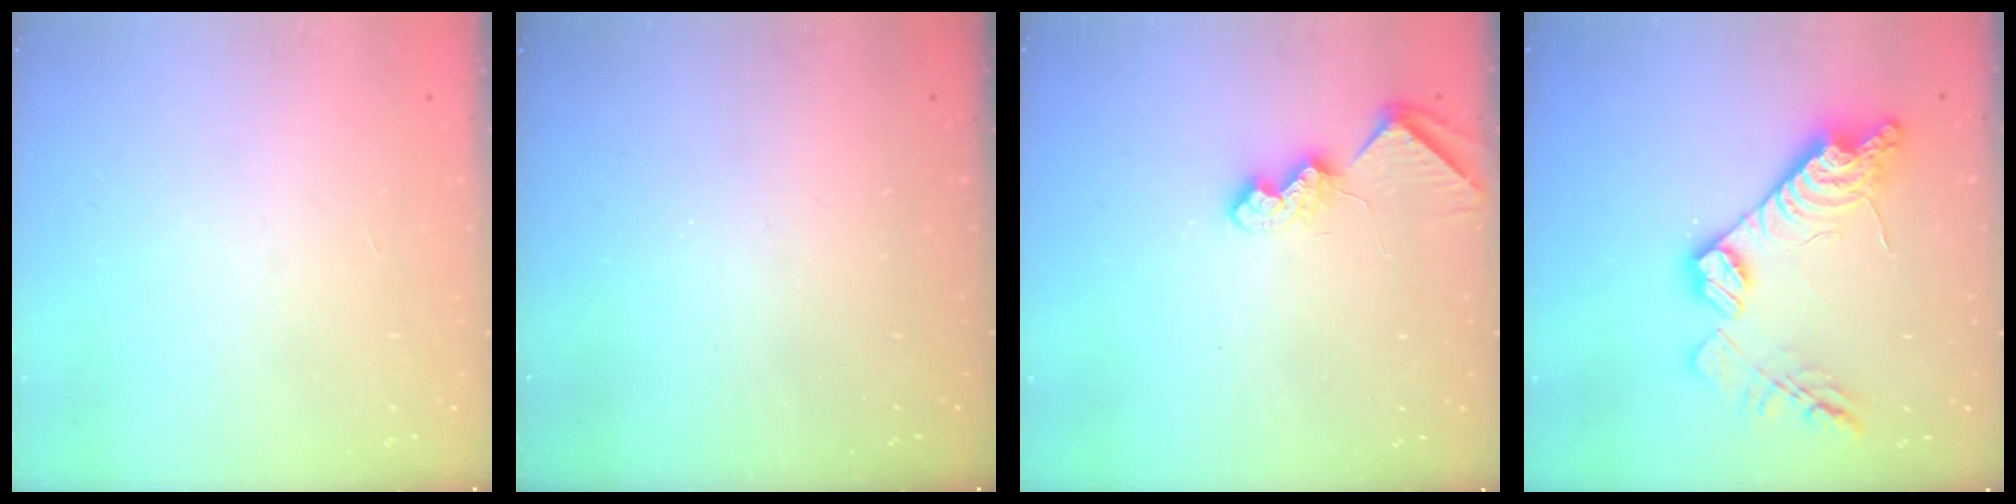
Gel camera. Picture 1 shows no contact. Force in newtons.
{"total": 0.0}
{"total": 7.8, "press": 7.7, "slide": 0.9}
{"total": 16.3, "press": 16.3, "slide": 0.7}